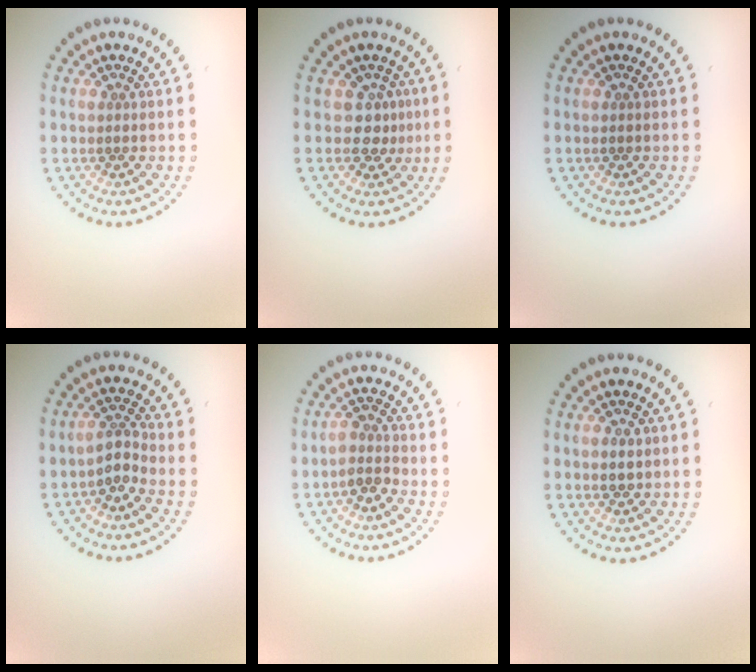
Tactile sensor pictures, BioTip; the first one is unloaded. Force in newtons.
{"total": 1.8, "press": 1.3, "slide": 1.3}
{"total": 0.0}
{"total": 2.0, "press": 1.4, "slide": 1.5}
{"total": 1.9, "press": 1.5, "slide": 1.2}
{"total": 1.1, "press": 1.0, "slide": 0.2}